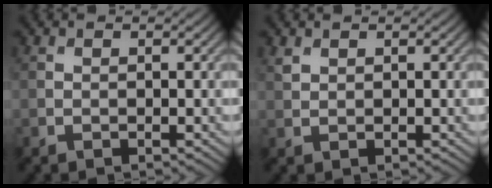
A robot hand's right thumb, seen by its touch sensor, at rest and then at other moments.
{"total": 1.0, "force": [0.8, 0.5, 0.4], "torque": [-0.013, -0.001, 0.020]}